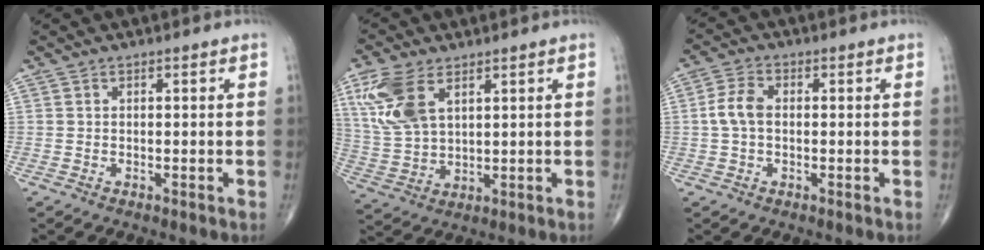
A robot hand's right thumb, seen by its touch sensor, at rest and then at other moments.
{"total": 11.1, "force": [5.1, 5.9, 7.9], "torque": [-0.176, -0.009, 0.111]}
{"total": 4.9, "force": [0.0, 3.1, 3.8], "torque": [-0.083, 0.015, -0.005]}